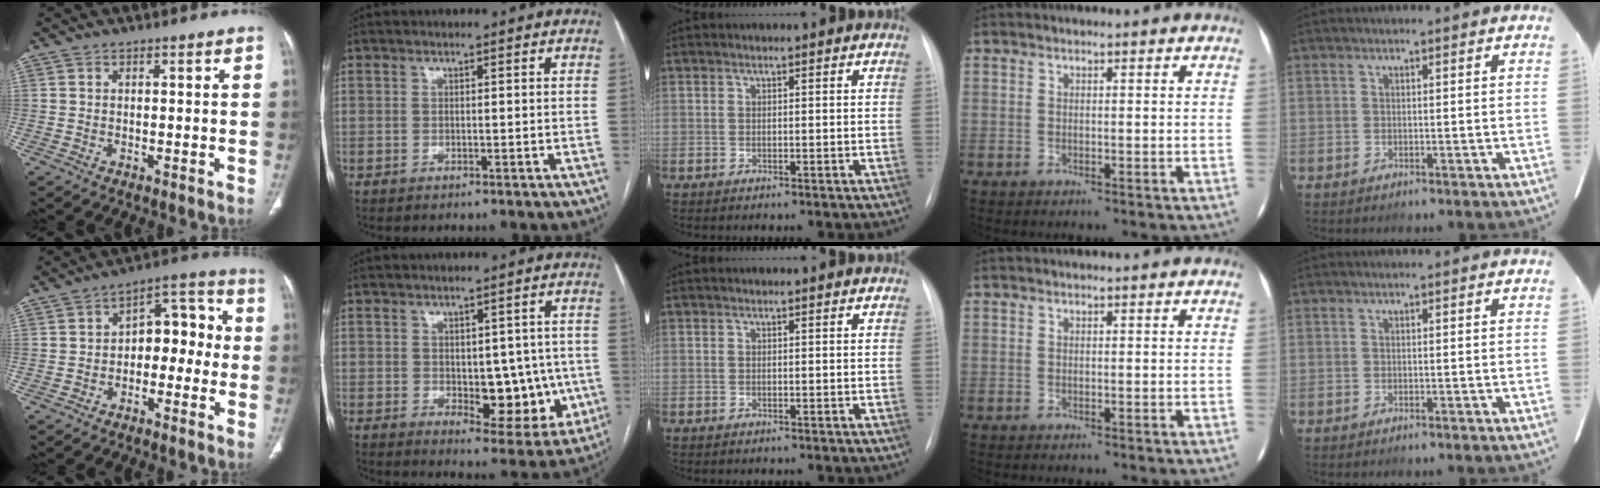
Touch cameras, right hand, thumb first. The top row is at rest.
{"thumb": {"total": 9.6, "force": [-1.3, 6.1, 7.3], "torque": [-0.059, 0.048, -0.033]}, "index": {"total": 10.3, "force": [-1.2, 5.2, 8.8], "torque": [-0.094, 0.005, 0.001]}}